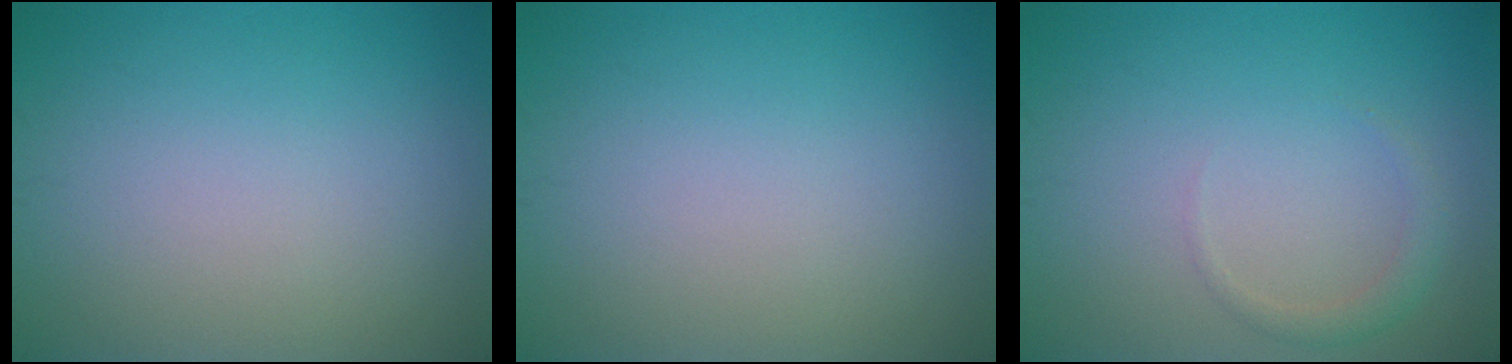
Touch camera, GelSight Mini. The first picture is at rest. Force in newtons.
{"total": 0.0}
{"total": 1.3, "press": 1.3, "slide": 0.1}